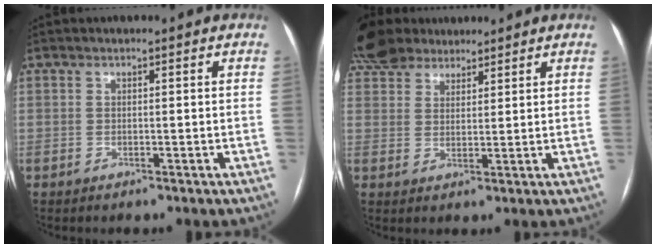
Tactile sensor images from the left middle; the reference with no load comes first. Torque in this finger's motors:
{"motor_torque": [0.69, -0.80, 0.10, 0.03]}